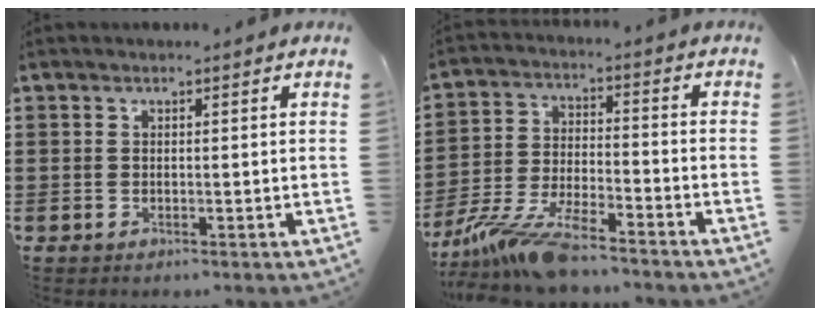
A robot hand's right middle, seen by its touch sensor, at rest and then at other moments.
{"total": 9.5, "force": [-8.3, 0.7, 4.5], "torque": [-0.109, -0.004, -0.167]}